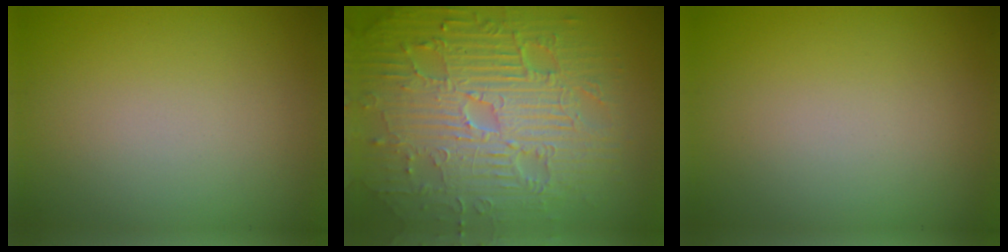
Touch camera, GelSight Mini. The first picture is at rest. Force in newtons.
{"total": 11.3, "press": 7.4, "slide": 8.6}
{"total": 0.0}